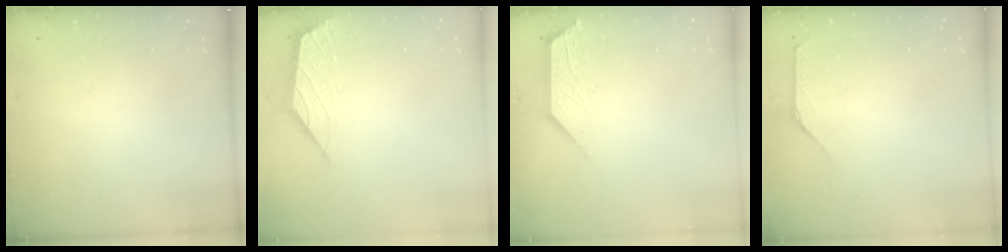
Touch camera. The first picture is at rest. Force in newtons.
{"total": 2.0, "press": 2.0, "slide": 0.5}
{"total": 2.9, "press": 2.8, "slide": 0.5}
{"total": 1.6, "press": 1.5, "slide": 0.4}